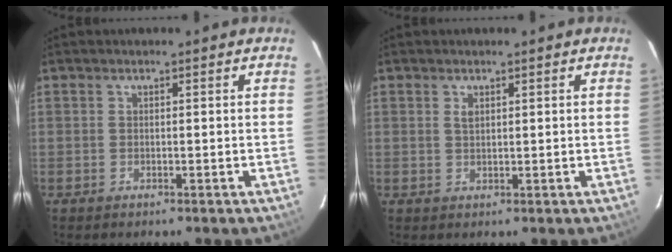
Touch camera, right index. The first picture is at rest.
{"total": 1.1, "force": [0.5, 0.6, 0.8], "torque": [-0.014, 0.002, 0.010]}